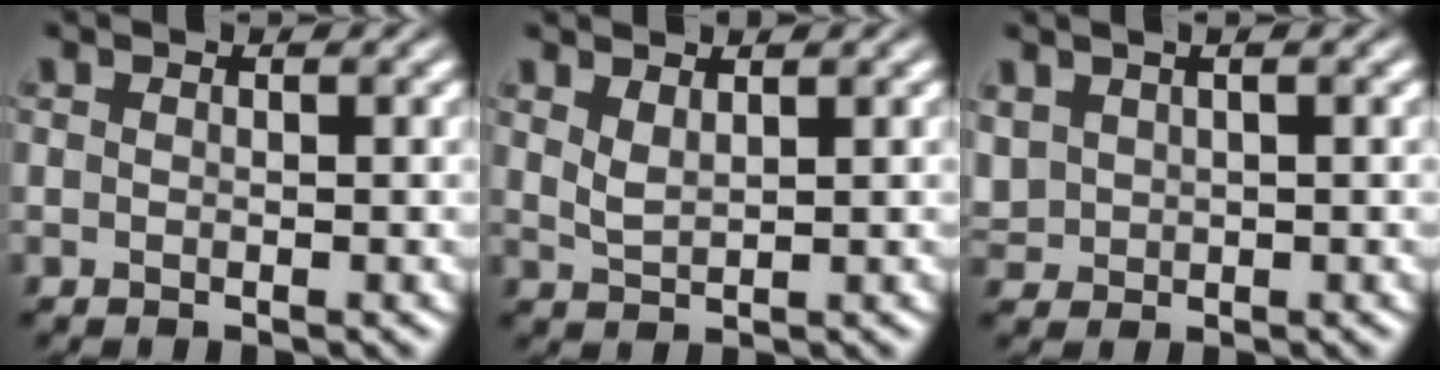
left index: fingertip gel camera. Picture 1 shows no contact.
{"total": 1.1, "force": [0.9, 0.1, 0.6], "torque": [-0.022, 0.000, 0.031]}
{"total": 2.0, "force": [1.4, 0.9, 1.1], "torque": [-0.036, 0.017, 0.037]}